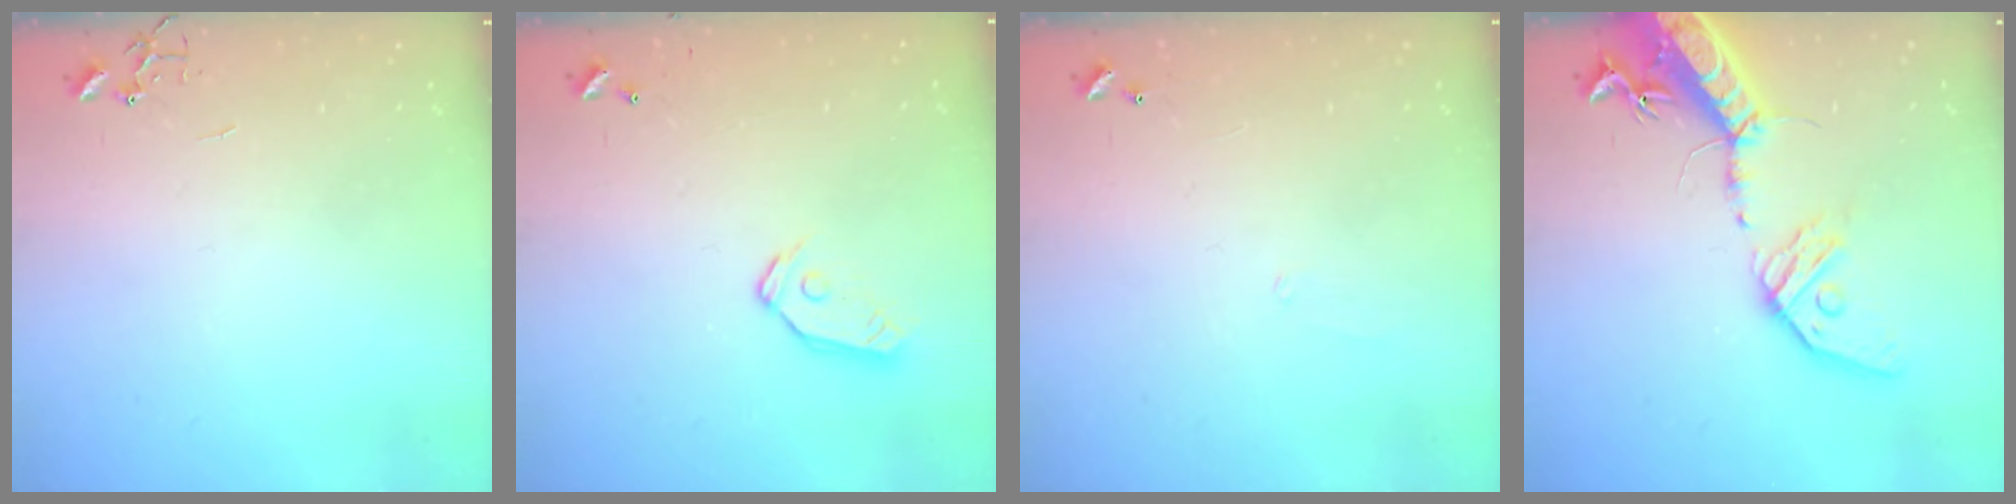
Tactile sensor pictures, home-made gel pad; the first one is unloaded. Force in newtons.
{"total": 9.2, "press": 9.2, "slide": 1.0}
{"total": 5.6, "press": 5.6, "slide": 0.4}
{"total": 20.5, "press": 20.0, "slide": 4.4}